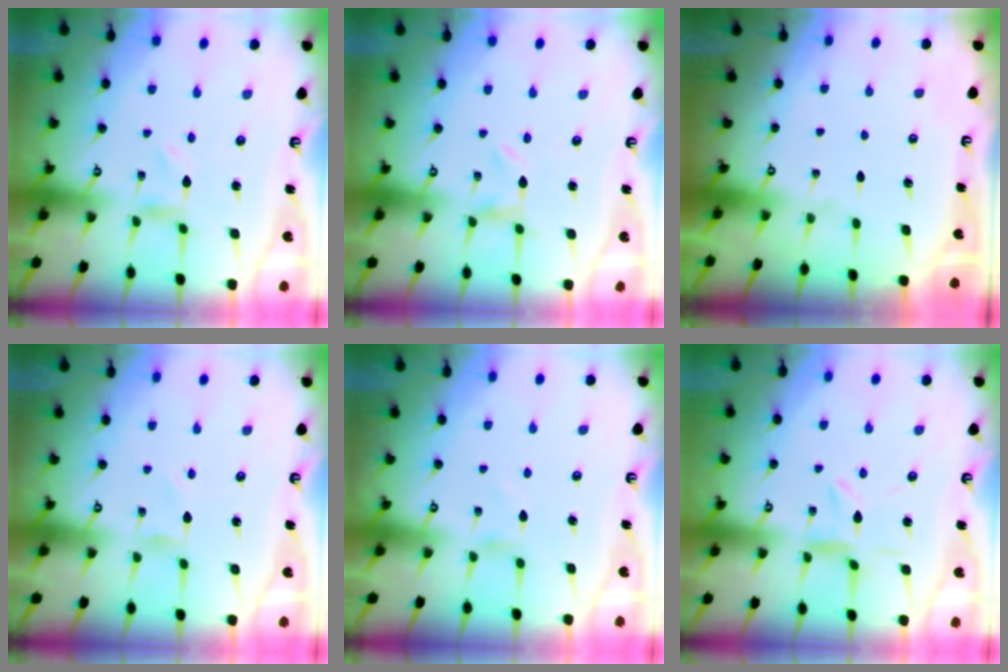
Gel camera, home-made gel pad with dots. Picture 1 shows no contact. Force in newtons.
{"total": 0.0}
{"total": 0.0}
{"total": 0.0}
{"total": 0.0}
{"total": 2.7, "press": 2.7, "slide": 0.4}